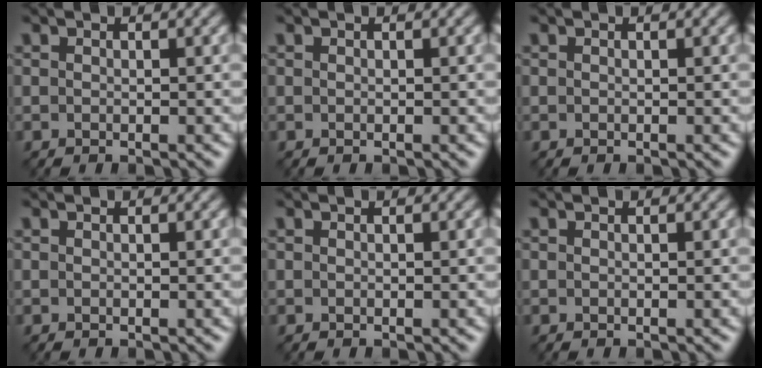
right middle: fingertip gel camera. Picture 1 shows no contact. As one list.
[{"total": 0.0}, {"total": 0.0}, {"total": 0.0}, {"total": 0.0}, {"total": 0.0}]